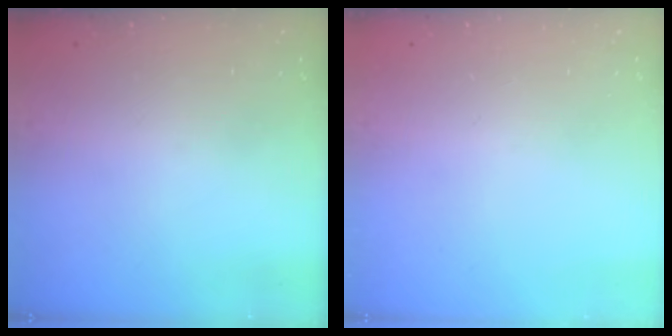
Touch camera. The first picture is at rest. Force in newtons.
{"total": 0.0}